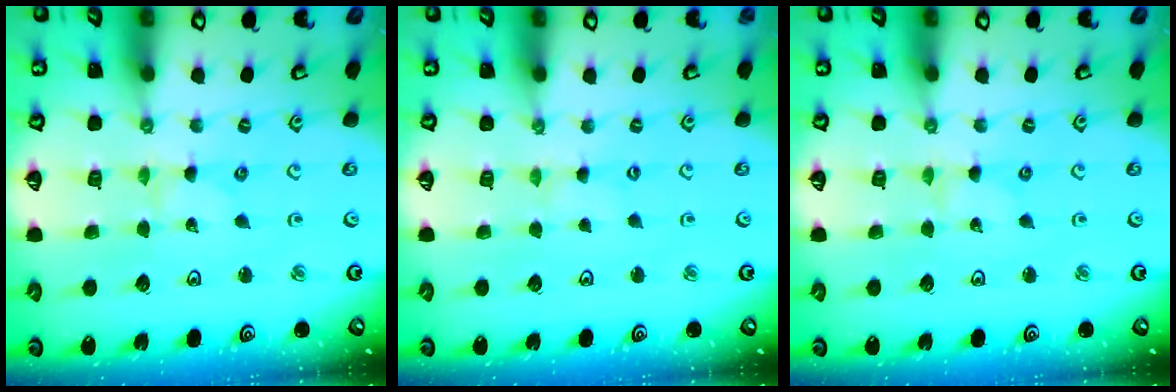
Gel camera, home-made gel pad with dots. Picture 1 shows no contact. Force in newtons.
{"total": 0.0}
{"total": 0.0}